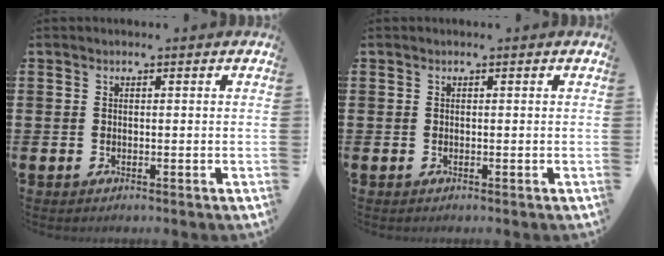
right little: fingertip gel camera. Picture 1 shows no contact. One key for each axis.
{"total": 0.0}